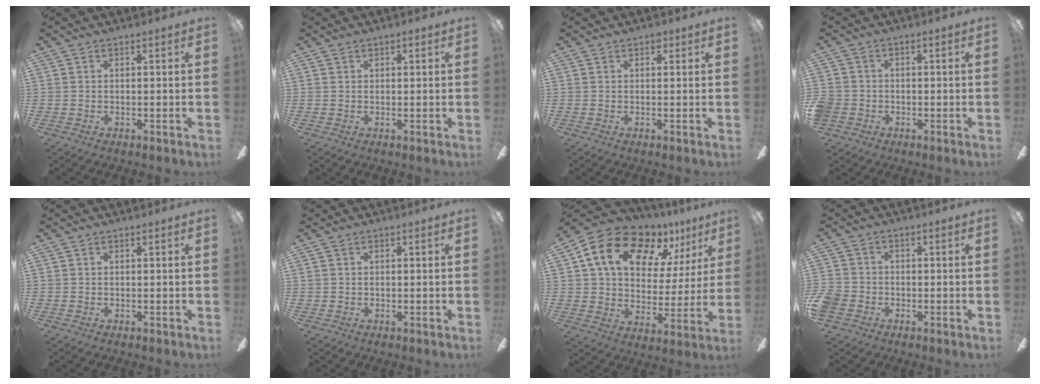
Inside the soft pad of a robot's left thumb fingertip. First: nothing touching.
{"total": 0.5, "force": [0.3, 0.4, 0.1], "torque": [-0.002, 0.004, 0.005]}
{"total": 1.4, "force": [0.7, 1.0, 0.6], "torque": [0.003, -0.002, 0.009]}
{"total": 3.1, "force": [-1.1, 2.8, 0.7], "torque": [-0.012, 0.011, -0.020]}
{"total": 0.0}
{"total": 0.5, "force": [-0.1, 0.5, 0.2], "torque": [-0.002, 0.004, -0.003]}
{"total": 17.3, "force": [11.3, 10.1, 8.5], "torque": [-0.152, -0.059, 0.201]}
{"total": 4.6, "force": [-2.1, 3.7, 1.7], "torque": [-0.039, 0.016, -0.039]}